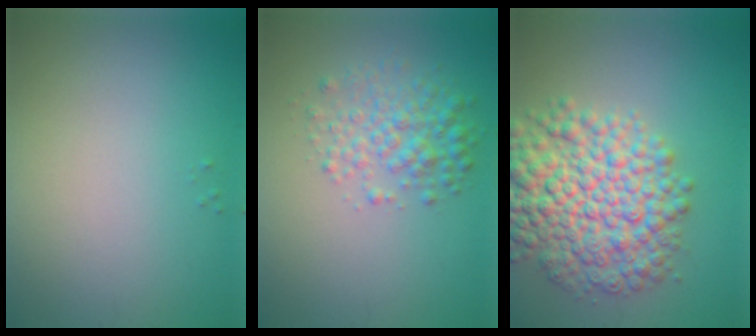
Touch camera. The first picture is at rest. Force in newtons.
{"total": 3.4, "press": 3.4, "slide": 0.1}
{"total": 9.5, "press": 9.5, "slide": 0.2}